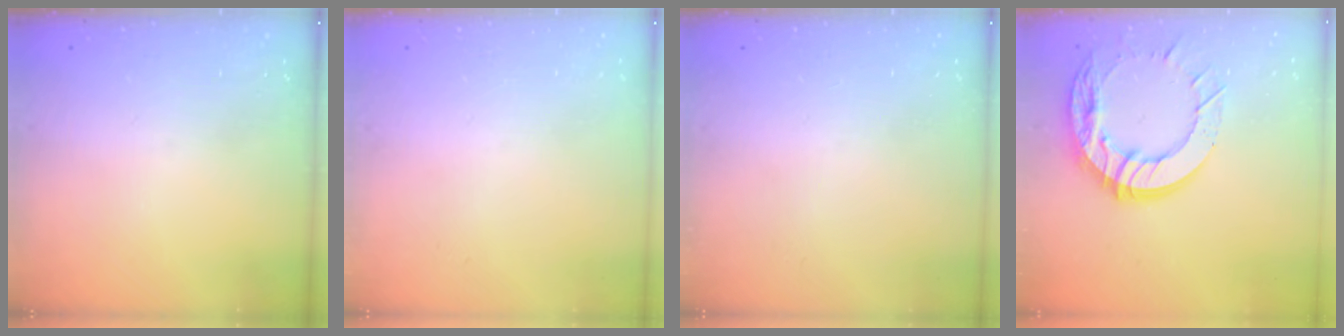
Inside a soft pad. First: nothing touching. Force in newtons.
{"total": 0.0}
{"total": 0.0}
{"total": 16.7, "press": 16.6, "slide": 1.6}